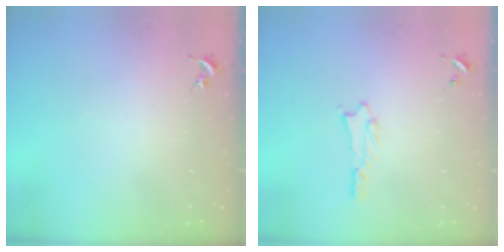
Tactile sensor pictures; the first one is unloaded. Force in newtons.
{"total": 0.9, "press": 0.9, "slide": 0.2}